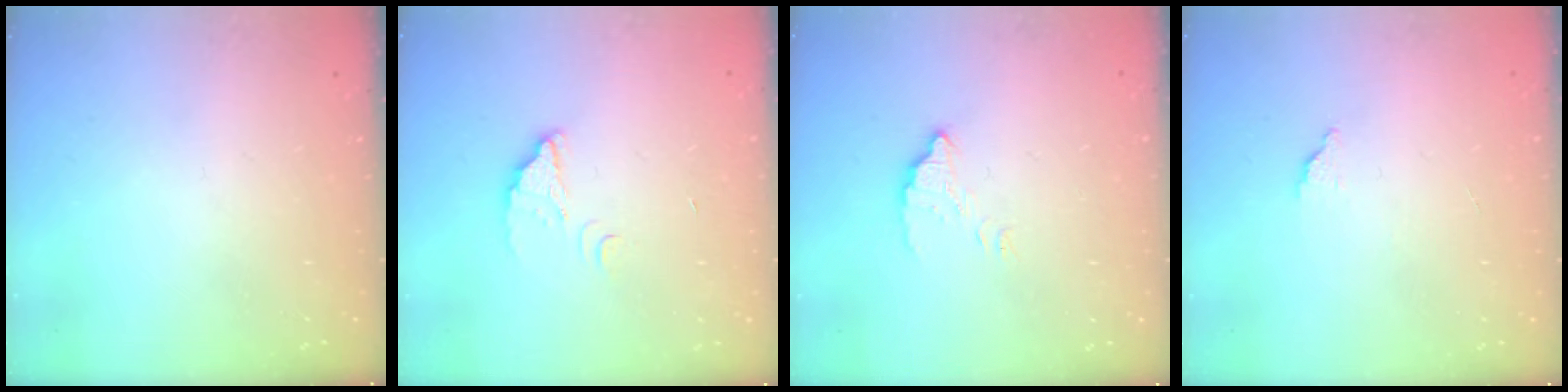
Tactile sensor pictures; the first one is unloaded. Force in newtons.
{"total": 2.9, "press": 2.9, "slide": 0.2}
{"total": 3.5, "press": 3.5, "slide": 0.1}
{"total": 1.7, "press": 1.7, "slide": 0.1}